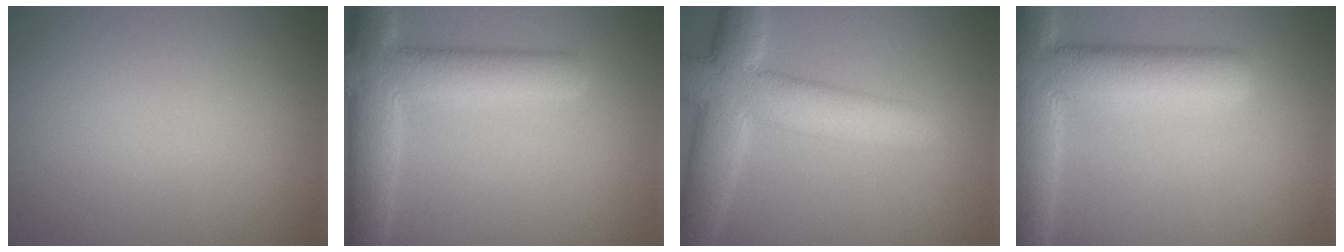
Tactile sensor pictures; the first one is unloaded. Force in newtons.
{"total": 7.1, "press": 7.0, "slide": 0.7}
{"total": 8.4, "press": 8.4, "slide": 0.5}
{"total": 9.7, "press": 9.6, "slide": 1.2}